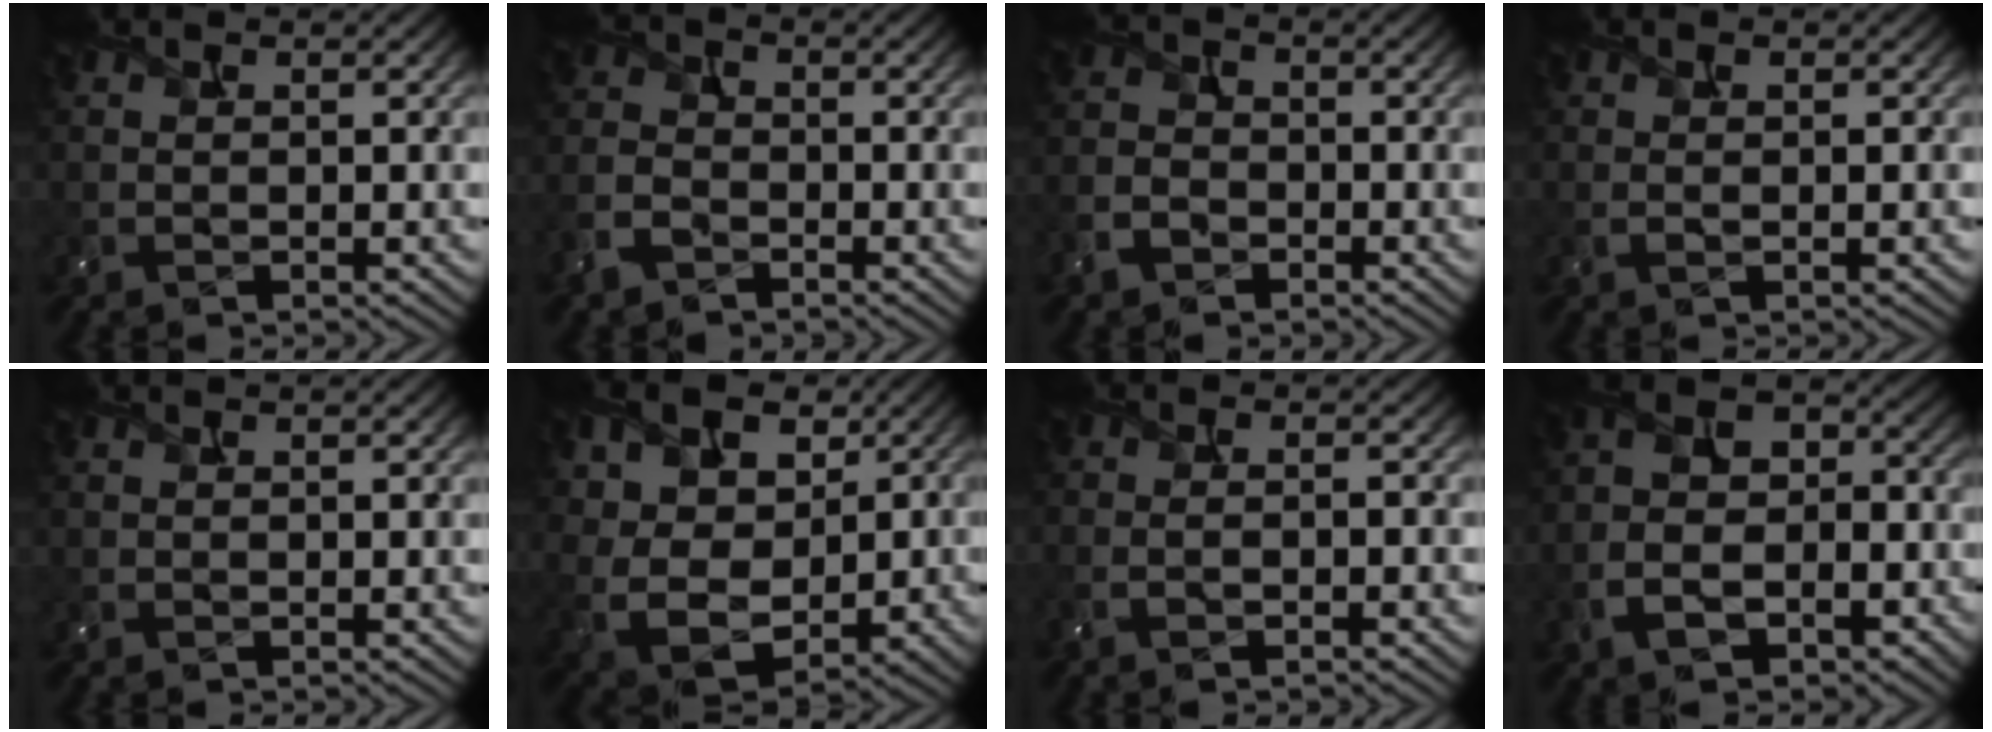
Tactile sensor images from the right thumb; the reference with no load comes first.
{"total": 4.2, "force": [-2.6, 2.5, 2.1], "torque": [-0.056, -0.005, -0.069]}
{"total": 3.4, "force": [-2.1, 2.3, 1.5], "torque": [-0.040, -0.002, -0.055]}
{"total": 1.1, "force": [0.0, 0.3, 1.1], "torque": [-0.019, 0.000, 0.001]}
{"total": 0.0}
{"total": 12.9, "force": [2.8, 9.3, 8.5], "torque": [-0.179, 0.011, 0.055]}
{"total": 3.0, "force": [-1.3, 0.7, 2.6], "torque": [-0.035, 0.008, -0.032]}
{"total": 11.4, "force": [-5.0, 6.9, 7.6], "torque": [-0.154, -0.028, -0.095]}